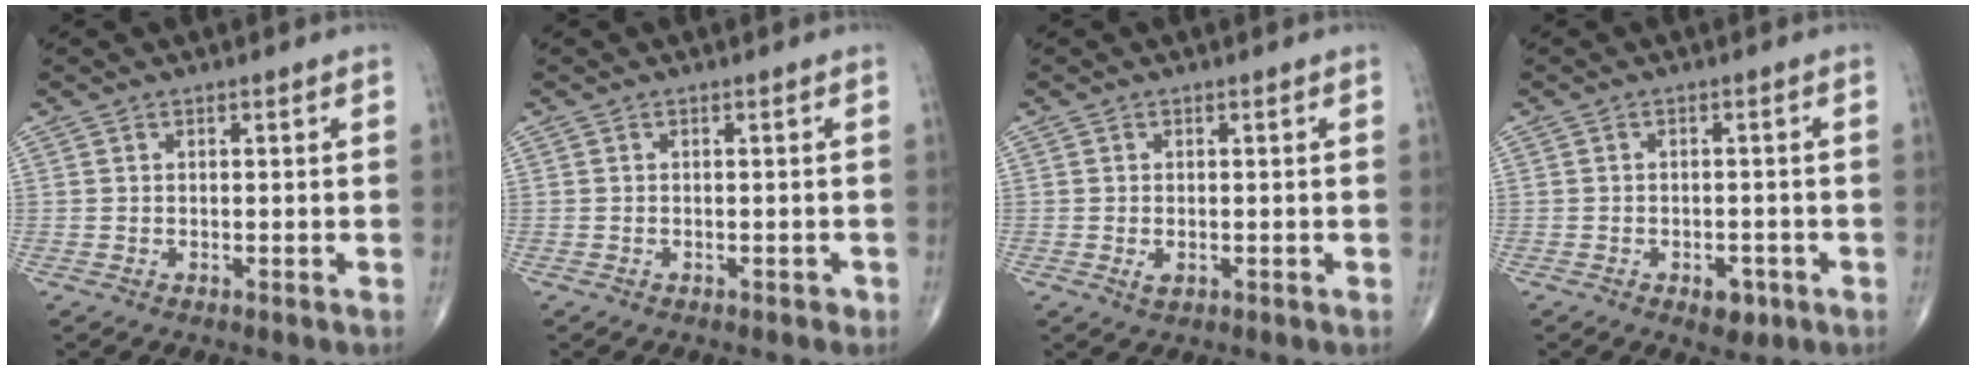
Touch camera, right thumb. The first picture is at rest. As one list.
[{"total": 0.6, "force": [-0.3, 0.4, 0.3], "torque": [-0.004, 0.004, -0.002]}, {"total": 1.7, "force": [-0.3, 0.9, 1.3], "torque": [-0.024, -0.003, -0.005]}, {"total": 3.8, "force": [-1.8, 2.3, 2.5], "torque": [-0.020, 0.006, -0.021]}]